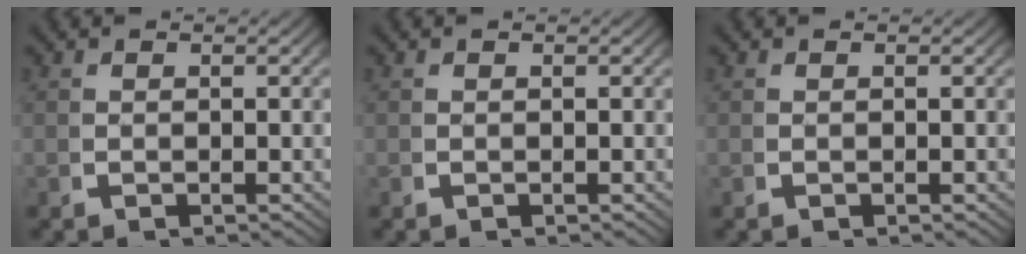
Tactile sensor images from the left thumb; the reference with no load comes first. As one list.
[{"total": 0.0}, {"total": 0.0}]